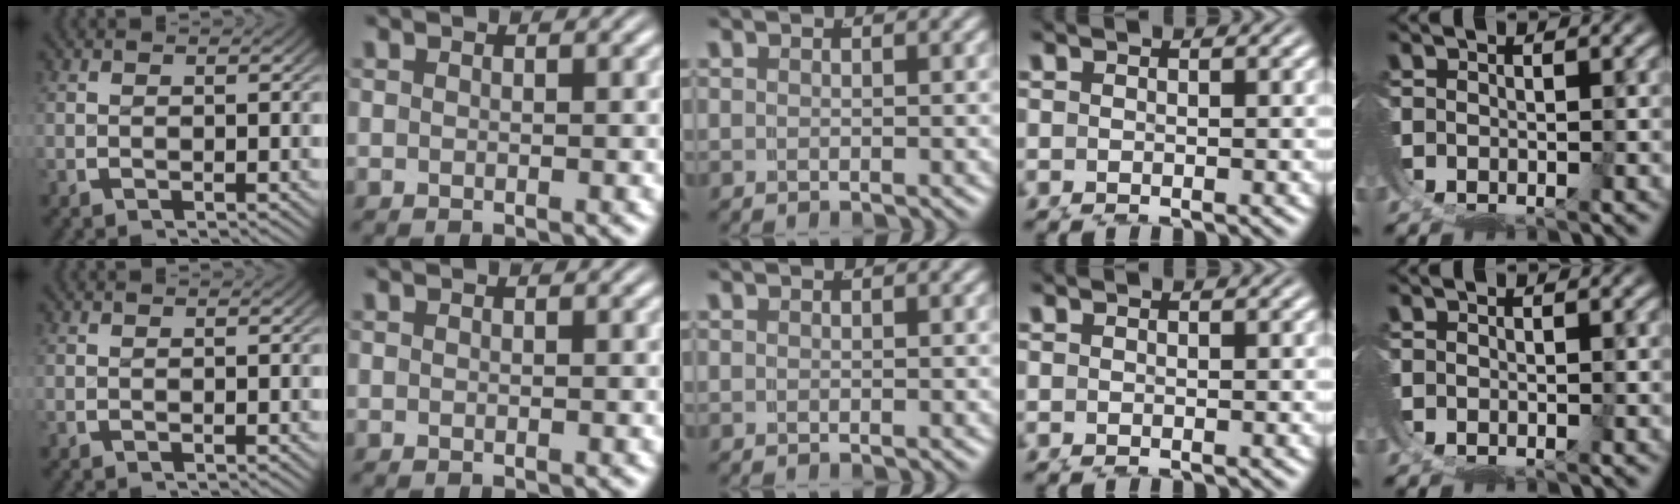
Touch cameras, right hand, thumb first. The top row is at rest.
{}